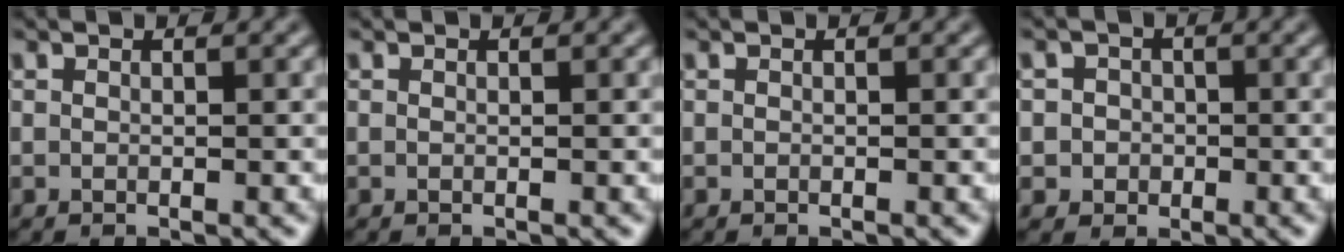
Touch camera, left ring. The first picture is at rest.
{"total": 0.0}
{"total": 0.0}
{"total": 2.7, "force": [-0.1, 2.6, 0.6], "torque": [0.014, 0.010, -0.009]}